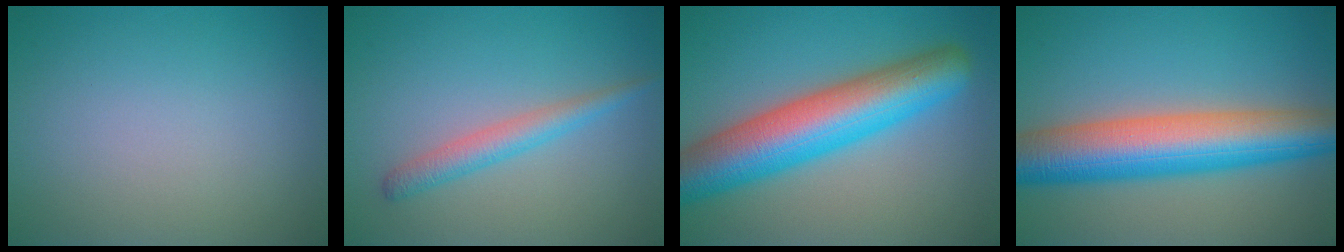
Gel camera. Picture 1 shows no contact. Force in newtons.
{"total": 2.5, "press": 2.5, "slide": 0.0}
{"total": 10.1, "press": 10.0, "slide": 0.2}
{"total": 10.5, "press": 10.5, "slide": 0.1}